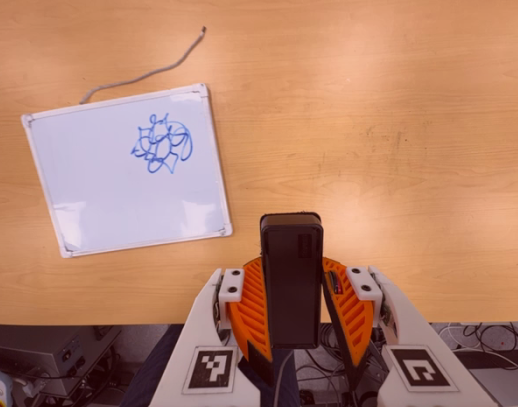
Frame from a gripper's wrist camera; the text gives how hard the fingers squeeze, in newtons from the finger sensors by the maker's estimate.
{"total": 6.4, "left": 5.9, "right": 6.9}